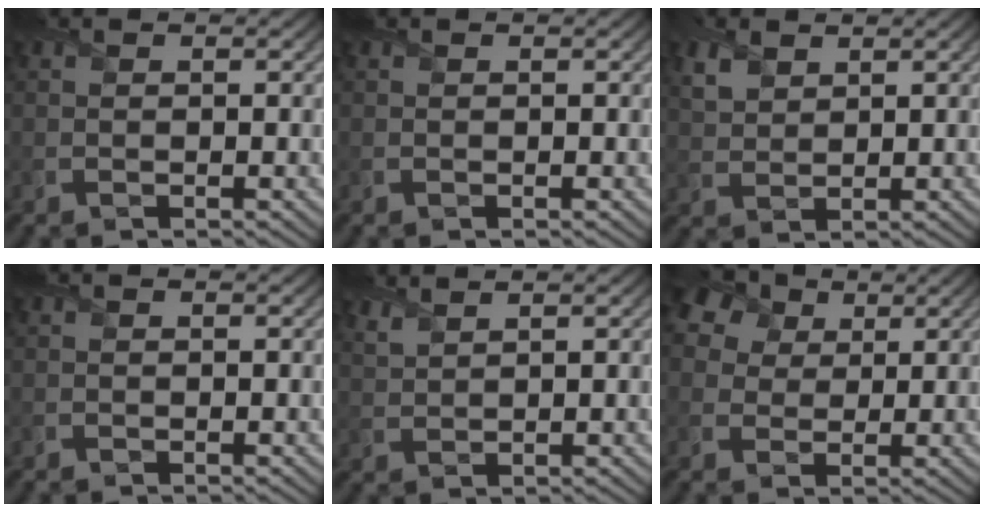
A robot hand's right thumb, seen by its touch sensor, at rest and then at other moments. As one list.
[{"total": 0.0}, {"total": 3.5, "force": [2.1, 2.1, 1.8], "torque": [-0.053, 0.000, 0.048]}, {"total": 0.0}, {"total": 2.8, "force": [2.5, 0.6, 1.2], "torque": [-0.027, 0.006, 0.051]}, {"total": 8.0, "force": [4.3, 5.4, 4.0], "torque": [-0.127, 0.032, 0.061]}]